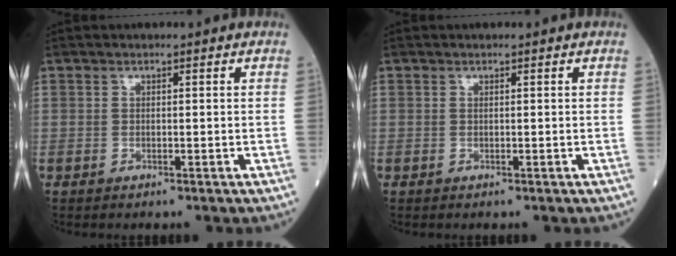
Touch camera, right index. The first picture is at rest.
{"total": 0.0}